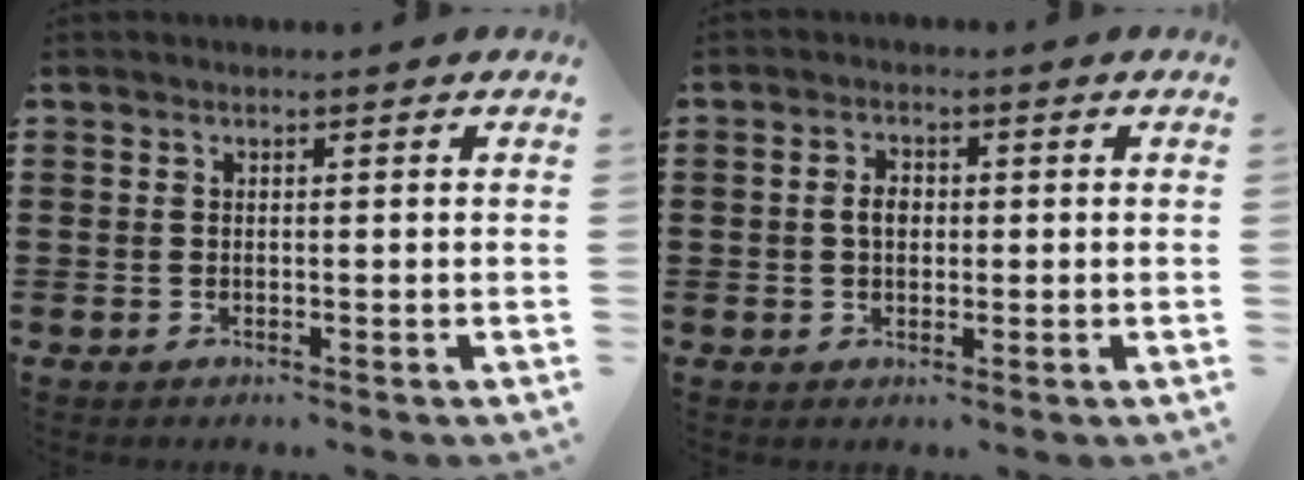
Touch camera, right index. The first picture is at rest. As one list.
[{"total": 2.7, "force": [0.0, 1.7, 2.1], "torque": [-0.042, 0.007, -0.002]}]